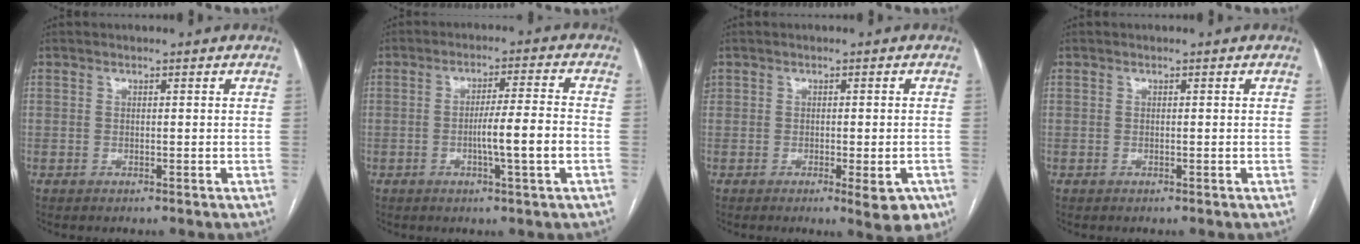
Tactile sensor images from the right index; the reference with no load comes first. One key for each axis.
{"total": 7.3, "fx": -1.9, "fy": -0.6, "fz": 7.0, "tx": -0.115, "ty": 0.002, "tz": -0.030}
{"total": 5.0, "fx": -1.8, "fy": 1.9, "fz": 4.3, "tx": -0.056, "ty": 0.001, "tz": -0.010}
{"total": 0.0}